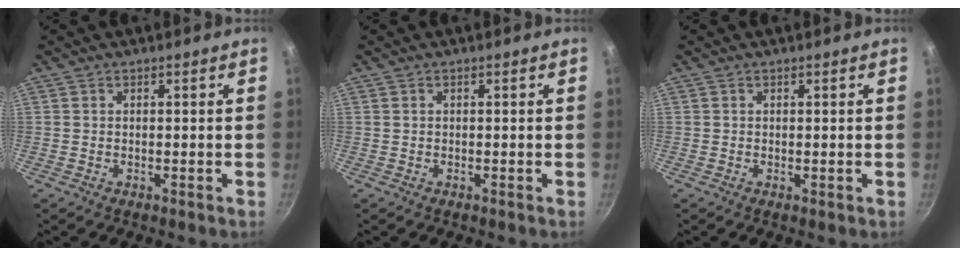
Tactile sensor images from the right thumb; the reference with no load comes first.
{"total": 0.0}
{"total": 0.0}